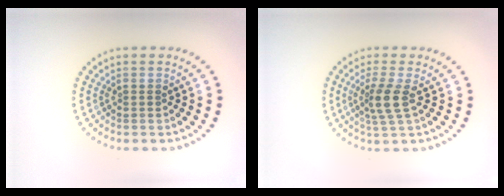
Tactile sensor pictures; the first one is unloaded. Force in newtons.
{"total": 2.6, "press": 2.1, "slide": 1.6}